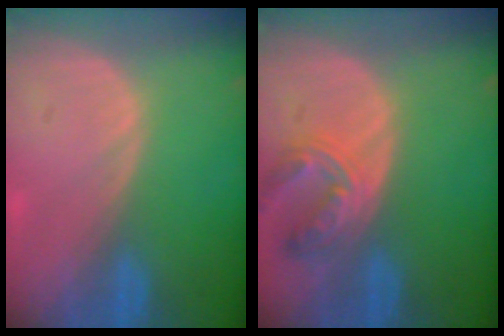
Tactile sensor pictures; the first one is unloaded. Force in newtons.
{"total": 6.9, "press": 6.3, "slide": 3.0}